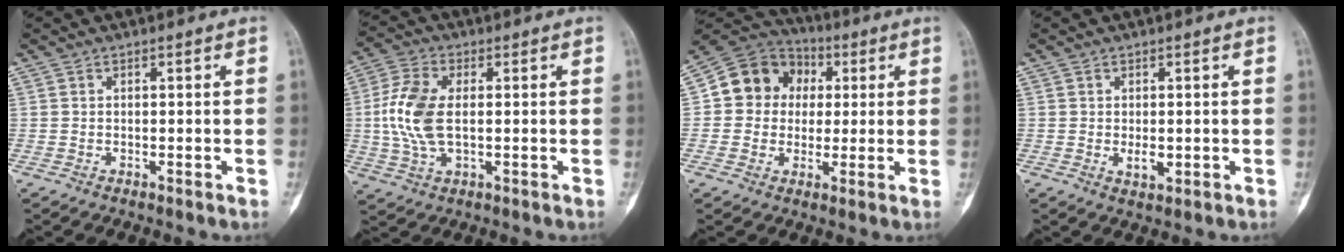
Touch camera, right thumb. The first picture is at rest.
{"total": 10.5, "force": [0.4, 5.6, 8.9], "torque": [-0.203, 0.005, 0.007]}
{"total": 12.3, "force": [1.6, 11.1, 5.2], "torque": [-0.055, 0.020, 0.018]}
{"total": 2.4, "force": [-0.2, 1.5, 1.9], "torque": [-0.025, -0.006, 0.003]}